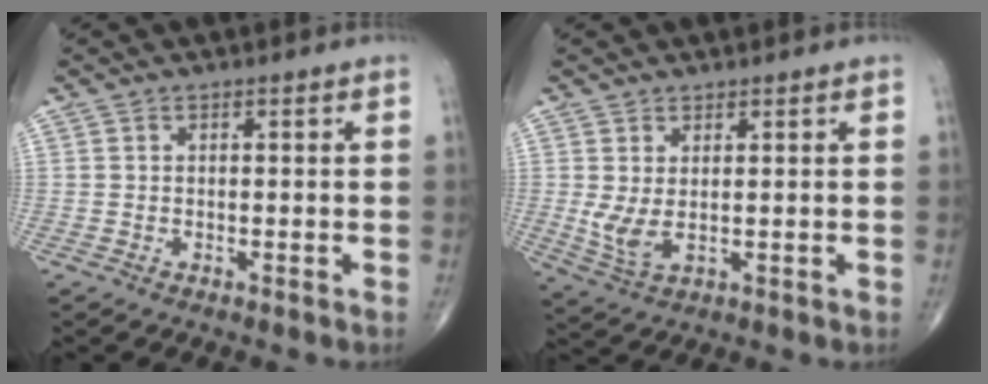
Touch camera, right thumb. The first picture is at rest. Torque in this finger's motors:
{"motor_torque": [0.58, 0.66, 0.33, 0.04, 0.02]}